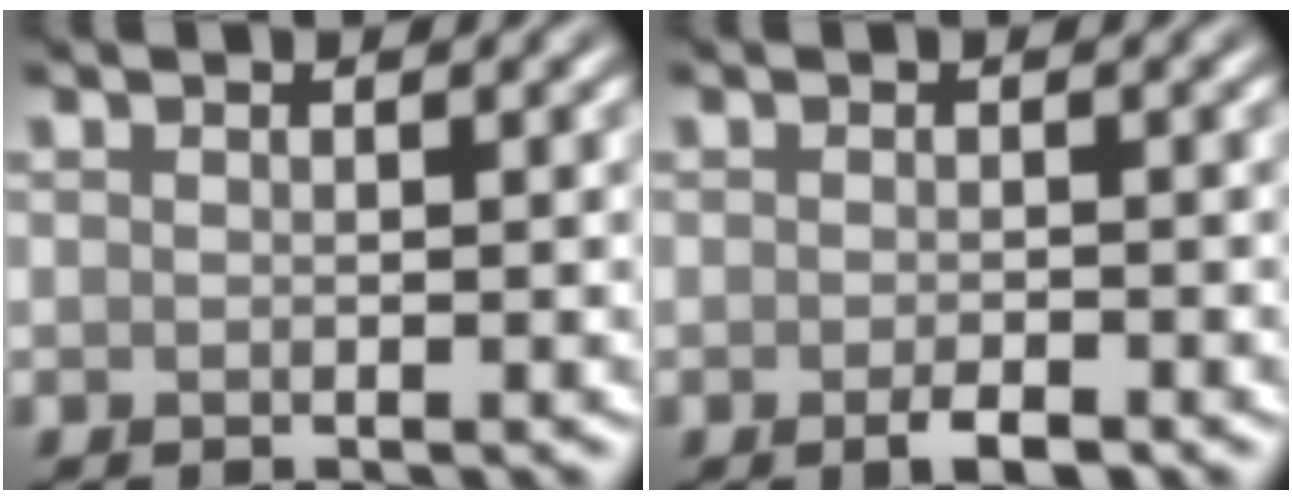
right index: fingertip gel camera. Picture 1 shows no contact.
{"total": 1.7, "force": [-0.9, 0.5, 1.2], "torque": [-0.021, -0.003, -0.015]}